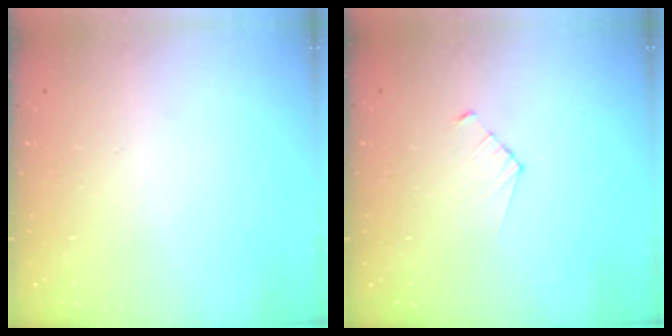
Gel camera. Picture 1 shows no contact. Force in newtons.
{"total": 2.8, "press": 2.7, "slide": 0.3}